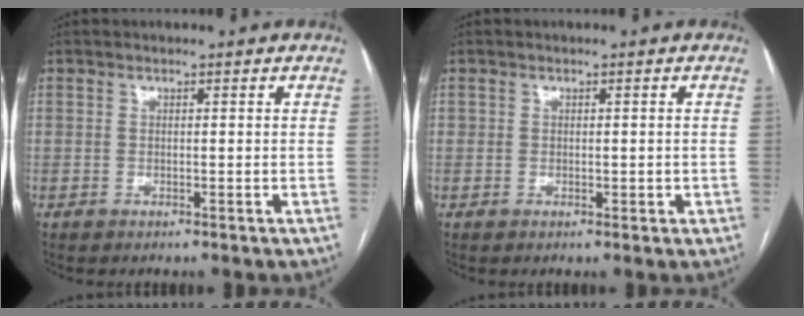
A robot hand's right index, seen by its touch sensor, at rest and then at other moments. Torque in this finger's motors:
{"motor_torque": [-0.16, 0.15, 0.00, 0.01]}